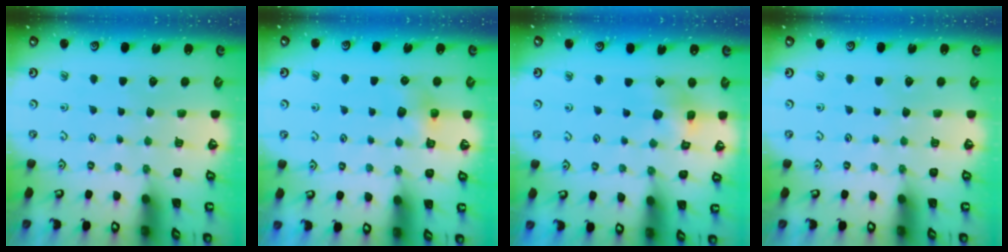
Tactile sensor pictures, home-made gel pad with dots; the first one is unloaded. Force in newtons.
{"total": 5.6, "press": 5.5, "slide": 0.4}
{"total": 10.8, "press": 10.7, "slide": 1.6}
{"total": 0.0}